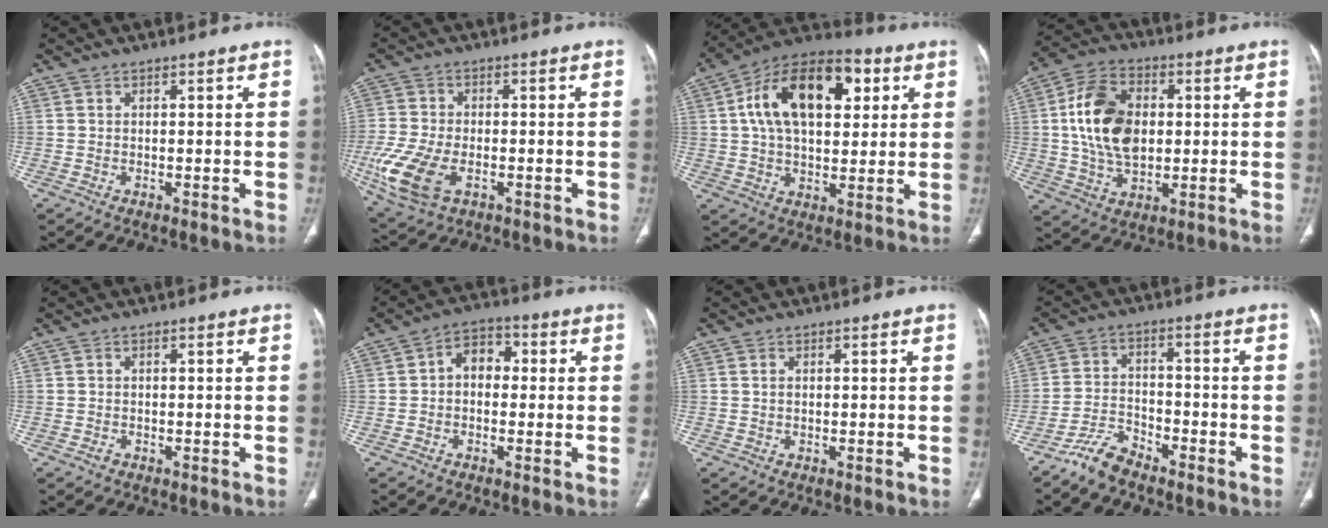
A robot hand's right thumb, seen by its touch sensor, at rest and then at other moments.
{"total": 12.3, "force": [-4.0, 7.1, 9.2], "torque": [-0.214, -0.002, -0.069]}
{"total": 20.7, "force": [5.8, 11.7, 16.0], "torque": [-0.235, 0.012, 0.084]}
{"total": 14.9, "force": [1.3, 9.7, 11.2], "torque": [-0.192, 0.008, 0.023]}
{"total": 0.7, "force": [-0.4, 0.5, 0.3], "torque": [-0.004, 0.001, -0.008]}
{"total": 6.0, "force": [0.2, 4.3, 4.1], "torque": [-0.041, 0.021, -0.010]}
{"total": 0.6, "force": [0.1, 0.4, 0.4], "torque": [-0.012, 0.003, 0.004]}
{"total": 5.9, "force": [-5.1, 2.0, 2.1], "torque": [-0.044, 0.025, -0.102]}